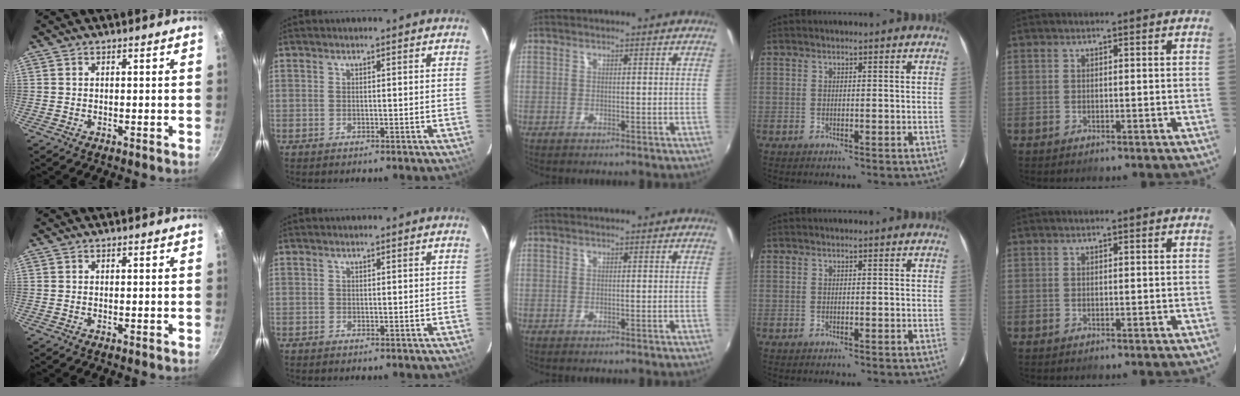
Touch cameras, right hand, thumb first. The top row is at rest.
{}